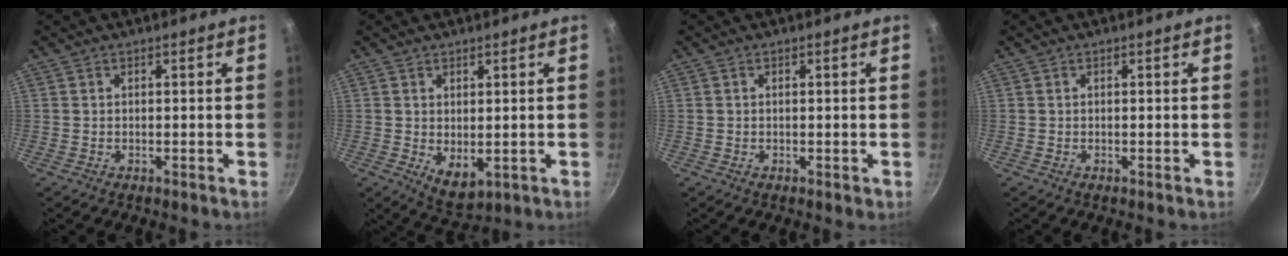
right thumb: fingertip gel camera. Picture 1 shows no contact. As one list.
[{"total": 5.3, "force": [0.4, 3.1, 4.2], "torque": [-0.055, -0.018, 0.018]}, {"total": 0.6, "force": [0.0, 0.4, 0.4], "torque": [-0.003, 0.001, 0.000]}, {"total": 0.0}]